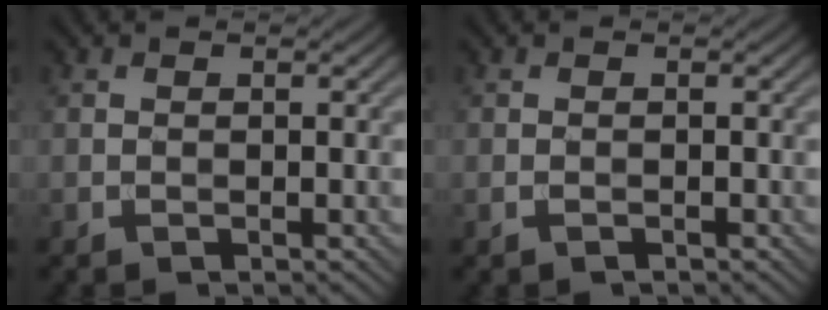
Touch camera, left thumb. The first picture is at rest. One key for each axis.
{"total": 0.6, "fx": -0.4, "fy": 0.2, "fz": 0.3, "tx": -0.007, "ty": -0.001, "tz": -0.007}